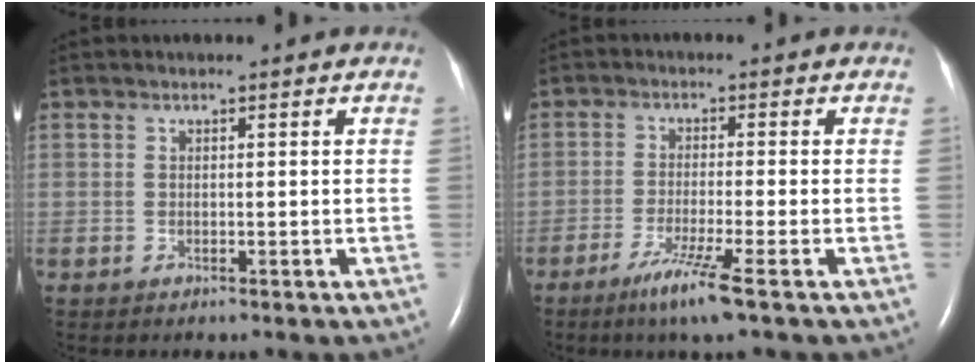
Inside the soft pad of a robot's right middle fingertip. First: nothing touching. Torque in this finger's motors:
{"motor_torque": [0.71, -0.46, 0.22, 0.05]}